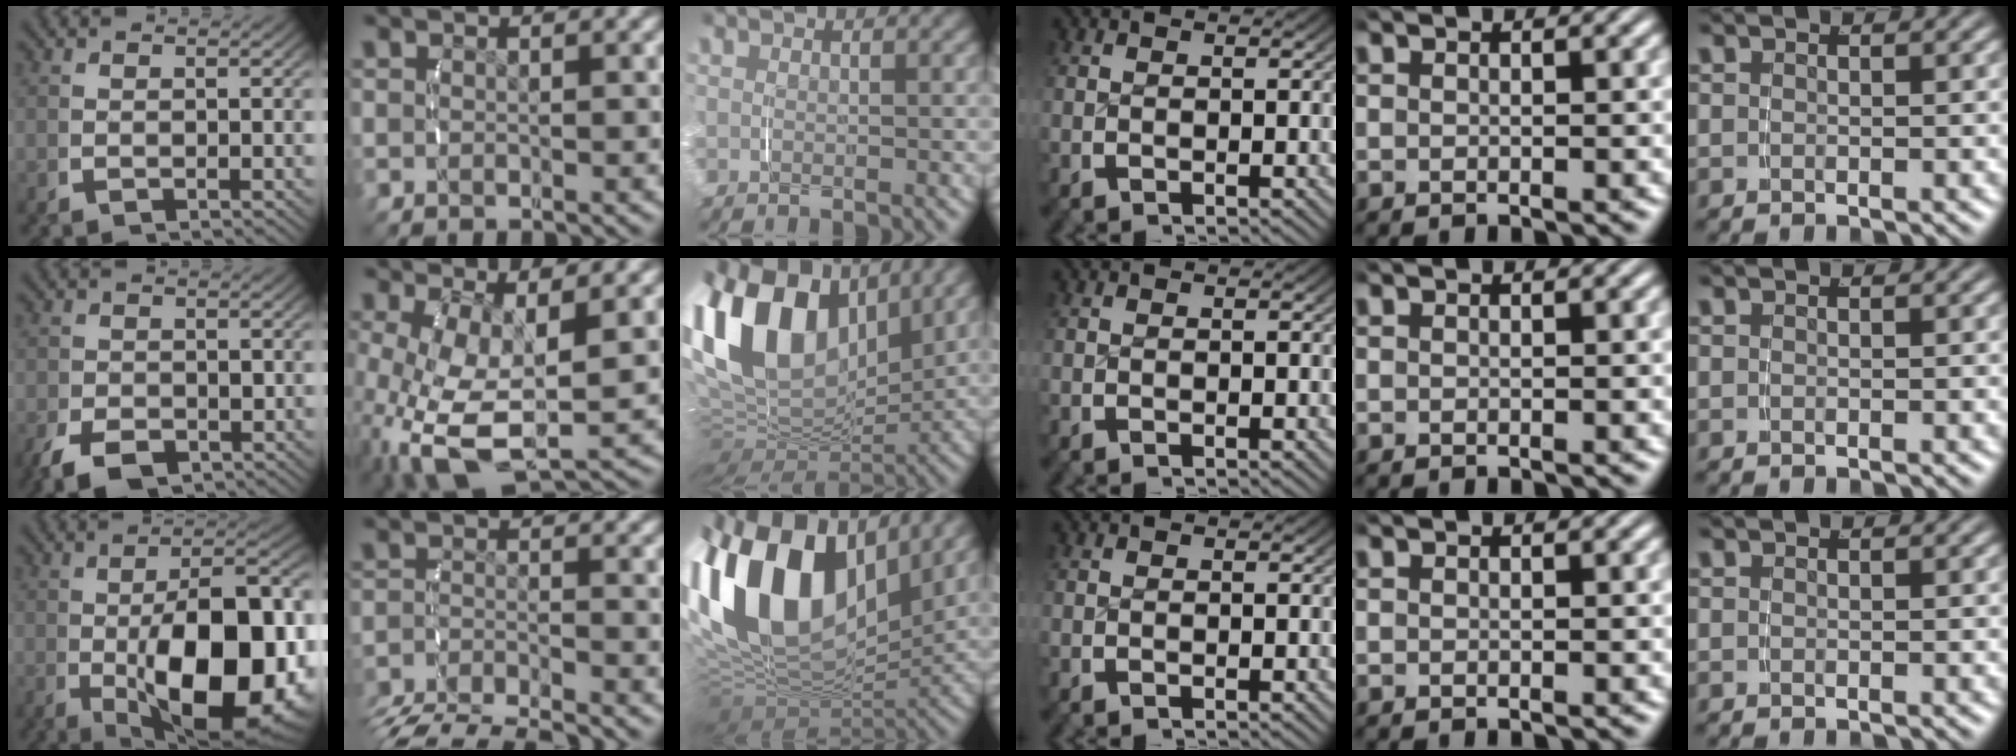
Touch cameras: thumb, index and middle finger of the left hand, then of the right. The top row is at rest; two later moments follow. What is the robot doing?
{"motion": "grasp_and_lifting", "object": "velcro strap"}